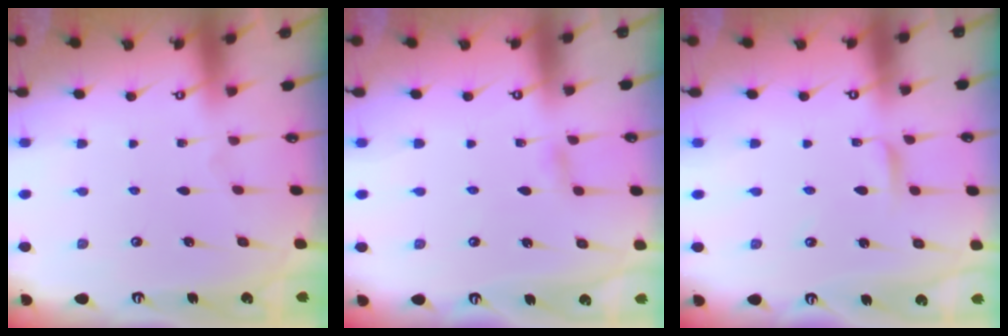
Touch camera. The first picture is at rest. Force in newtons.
{"total": 3.7, "press": 3.6, "slide": 0.5}
{"total": 2.1, "press": 2.1, "slide": 0.2}